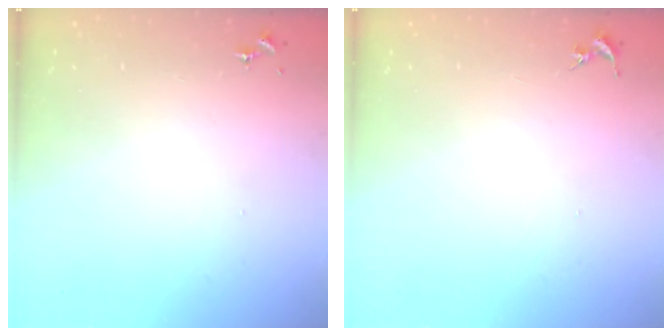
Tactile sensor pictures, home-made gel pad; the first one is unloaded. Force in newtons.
{"total": 0.0}